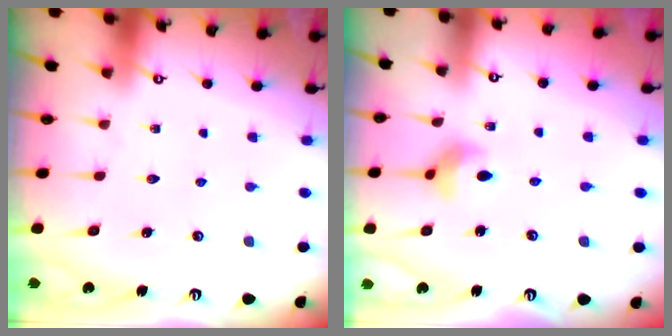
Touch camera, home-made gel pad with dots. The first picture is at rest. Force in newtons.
{"total": 4.6, "press": 4.6, "slide": 0.6}